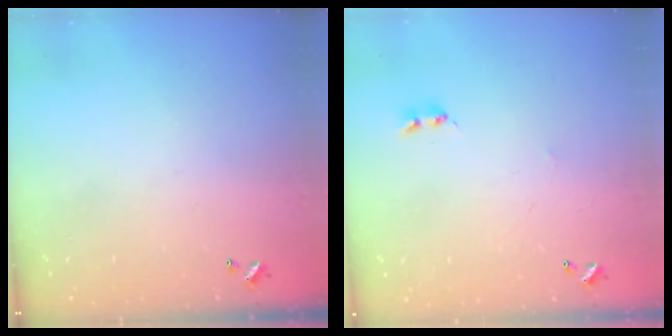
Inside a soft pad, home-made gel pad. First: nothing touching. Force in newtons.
{"total": 1.6, "press": 1.6, "slide": 0.4}